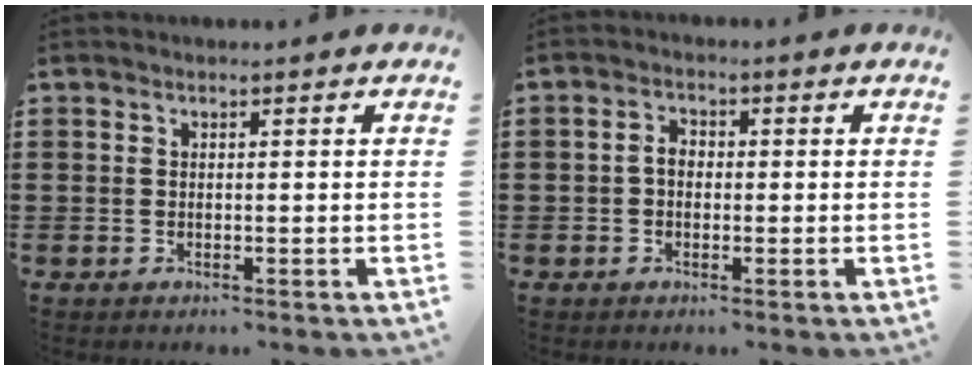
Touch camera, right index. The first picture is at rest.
{"total": 2.3, "force": [-0.3, 1.5, 1.7], "torque": [-0.035, 0.005, -0.007]}